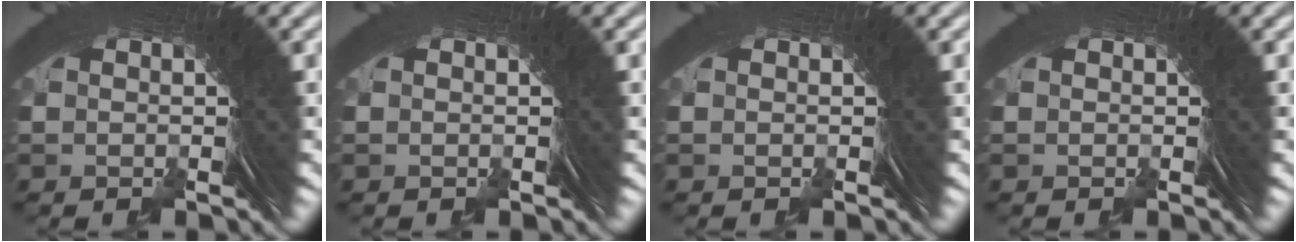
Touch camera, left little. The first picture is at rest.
{"total": 0.0}
{"total": 0.0}
{"total": 0.0}